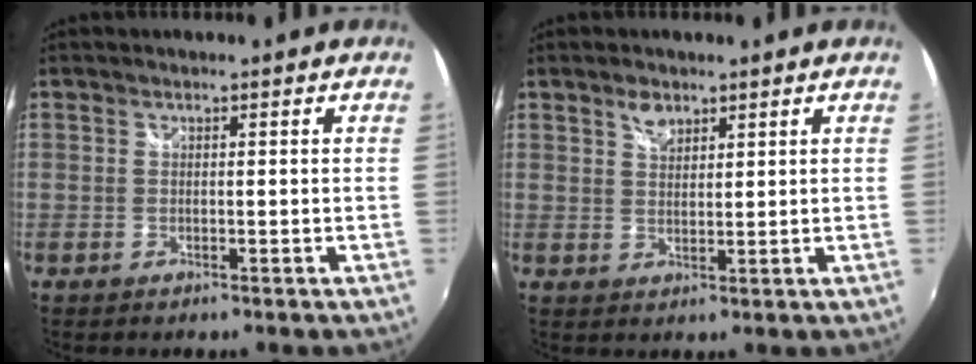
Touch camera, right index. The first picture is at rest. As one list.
[{"total": 3.1, "force": [2.1, 1.7, 1.5], "torque": [-0.021, 0.004, 0.038]}]